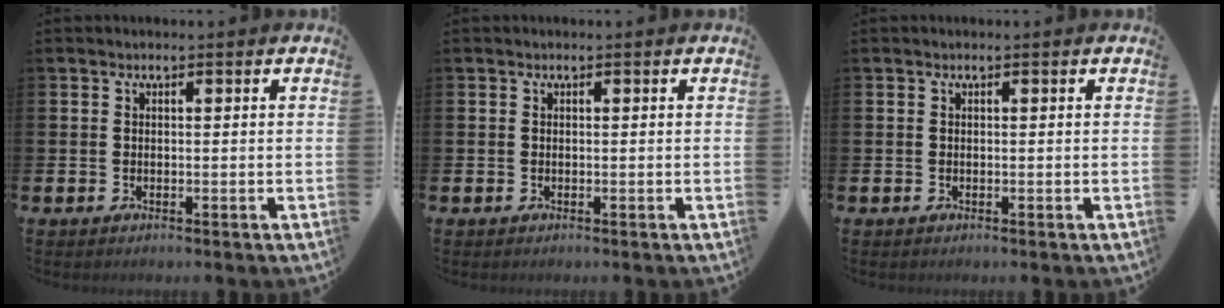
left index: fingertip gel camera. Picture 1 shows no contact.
{"total": 0.0}
{"total": 0.0}